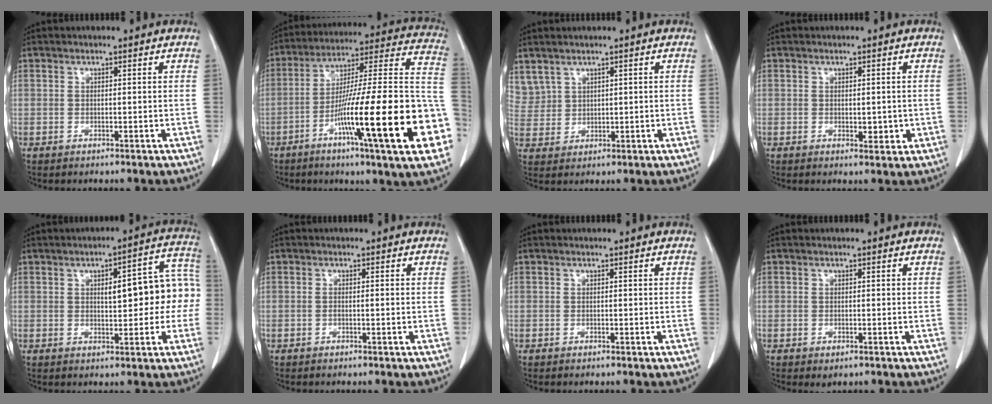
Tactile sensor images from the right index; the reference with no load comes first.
{"total": 28.9, "force": [-9.3, 1.8, 27.3], "torque": [-0.330, -0.008, -0.149]}
{"total": 5.3, "force": [3.6, 3.8, 1.1], "torque": [-0.032, 0.016, 0.090]}
{"total": 2.3, "force": [-0.2, 1.3, 1.9], "torque": [-0.021, 0.000, 0.006]}
{"total": 11.0, "force": [0.6, 3.8, 10.3], "torque": [-0.122, 0.044, 0.010]}
{"total": 0.6, "force": [-0.1, 0.1, 0.6], "torque": [-0.007, 0.003, 0.002]}
{"total": 0.0}
{"total": 1.1, "force": [-0.6, 0.5, 0.7], "torque": [-0.008, -0.001, -0.002]}